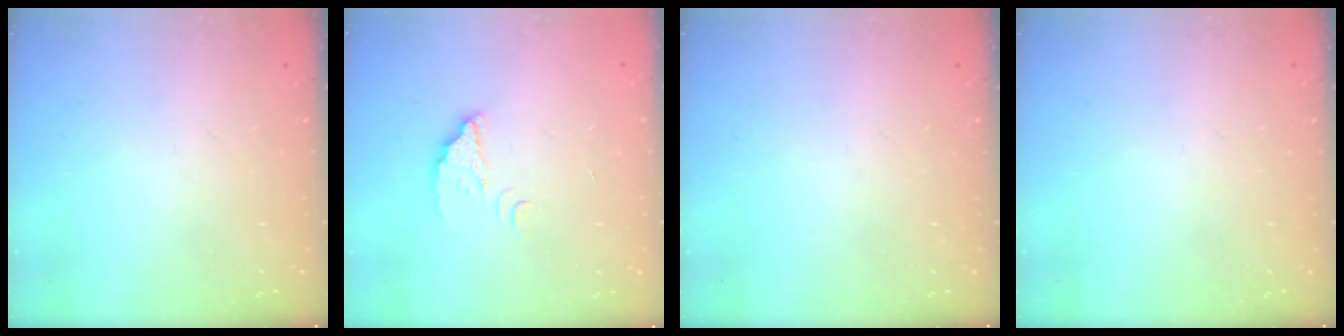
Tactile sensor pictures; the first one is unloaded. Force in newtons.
{"total": 2.9, "press": 2.9, "slide": 0.2}
{"total": 0.0}
{"total": 0.0}